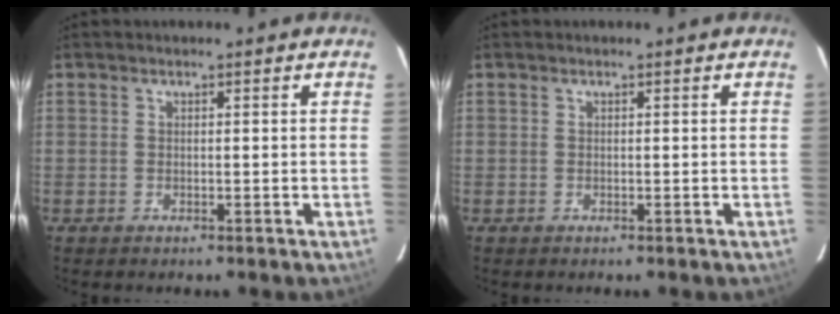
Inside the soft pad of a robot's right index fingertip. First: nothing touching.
{"total": 0.0}